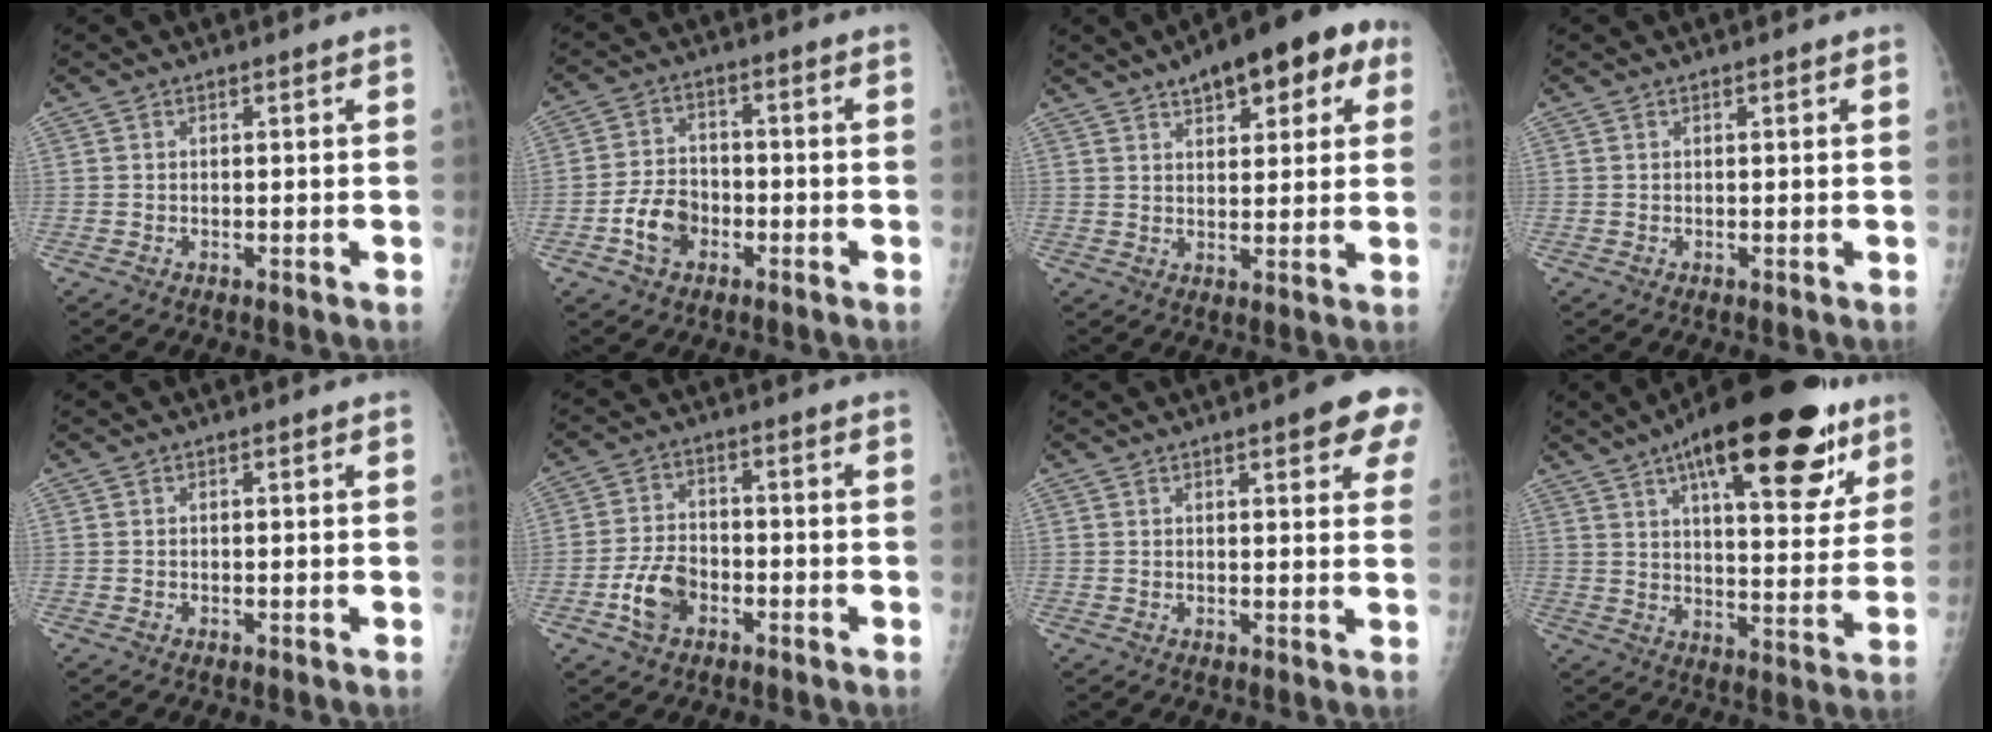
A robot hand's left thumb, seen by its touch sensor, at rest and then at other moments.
{"total": 7.2, "force": [-3.1, 5.2, 3.9], "torque": [-0.056, 0.024, -0.058]}
{"total": 14.5, "force": [7.1, 6.4, 10.9], "torque": [-0.105, 0.003, 0.091]}
{"total": 0.0}
{"total": 0.0}
{"total": 7.2, "force": [-3.3, 4.8, 4.3], "torque": [-0.074, 0.022, -0.062]}
{"total": 8.3, "force": [4.4, 2.2, 6.7], "torque": [-0.053, -0.010, 0.045]}
{"total": 26.9, "force": [15.2, 9.7, 20.0], "torque": [-0.263, -0.023, 0.222]}